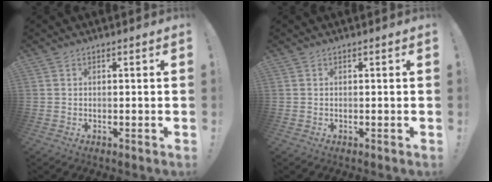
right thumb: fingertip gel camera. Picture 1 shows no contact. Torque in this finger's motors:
{"motor_torque": [0.00, 0.00, 0.07, -0.07, 0.06]}